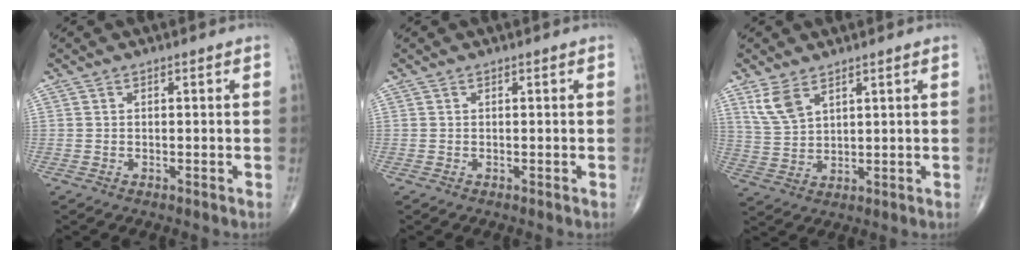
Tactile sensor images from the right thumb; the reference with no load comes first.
{"total": 0.0}
{"total": 5.8, "force": [3.6, 2.8, 3.6], "torque": [-0.072, -0.014, 0.083]}